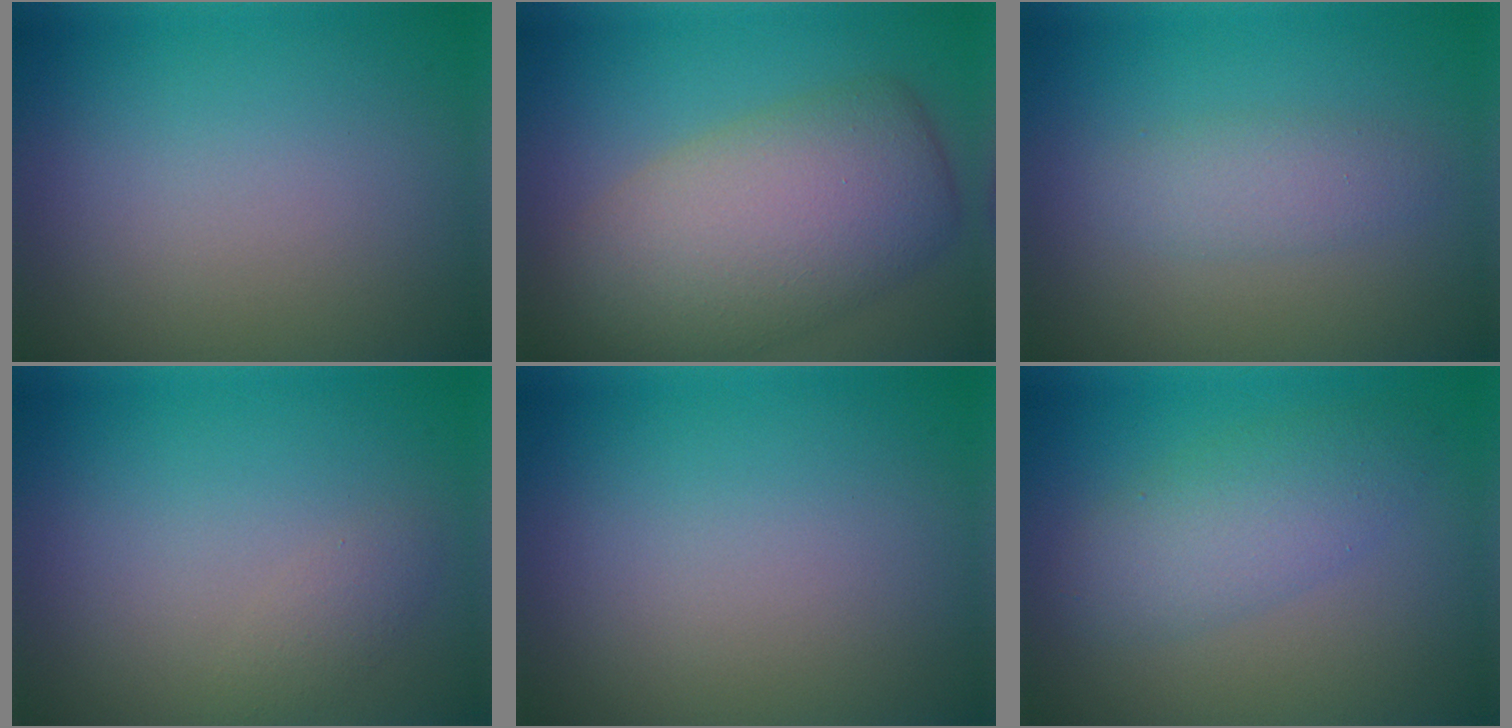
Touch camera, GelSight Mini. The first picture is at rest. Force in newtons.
{"total": 9.0, "press": 9.0, "slide": 0.7}
{"total": 1.9, "press": 1.9, "slide": 0.1}
{"total": 1.1, "press": 1.1, "slide": 0.1}
{"total": 0.0}
{"total": 3.7, "press": 3.7, "slide": 0.1}